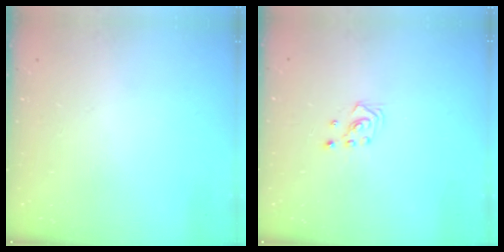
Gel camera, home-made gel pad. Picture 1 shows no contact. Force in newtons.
{"total": 2.8, "press": 2.8, "slide": 0.3}